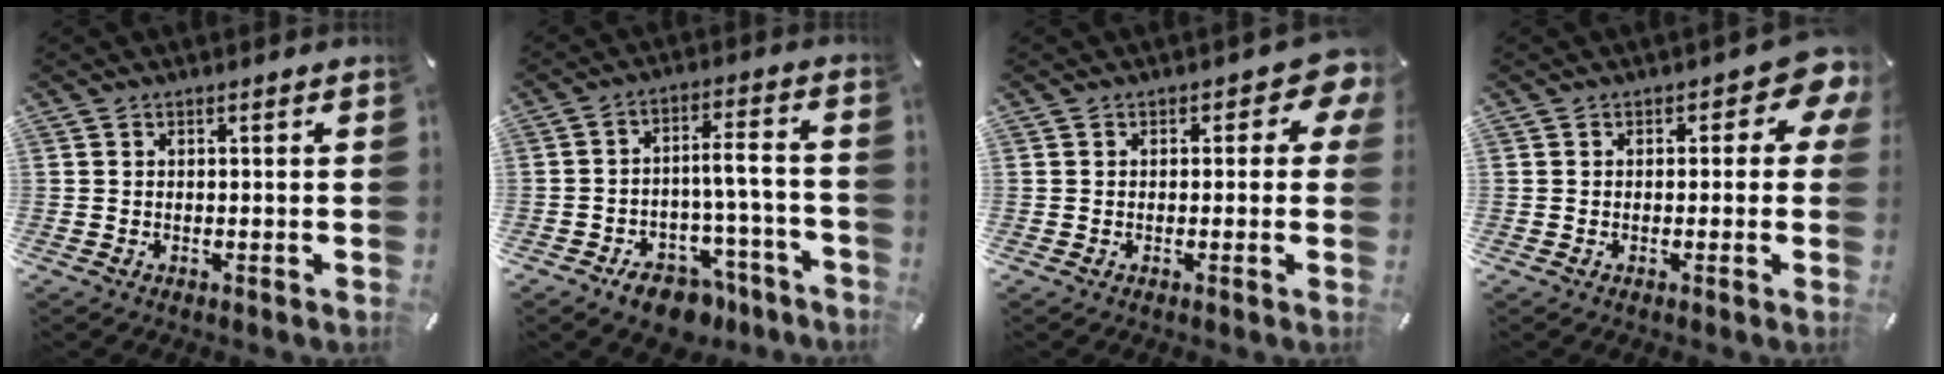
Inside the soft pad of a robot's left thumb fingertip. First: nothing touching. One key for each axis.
{"total": 10.2, "fx": -5.8, "fy": 5.6, "fz": 6.3, "tx": -0.089, "ty": 0.058, "tz": -0.094}
{"total": 5.0, "fx": 1.3, "fy": 3.0, "fz": 3.8, "tx": -0.036, "ty": -0.005, "tz": 0.015}
{"total": 6.0, "fx": 1.6, "fy": 3.5, "fz": 4.6, "tx": -0.051, "ty": -0.007, "tz": 0.023}